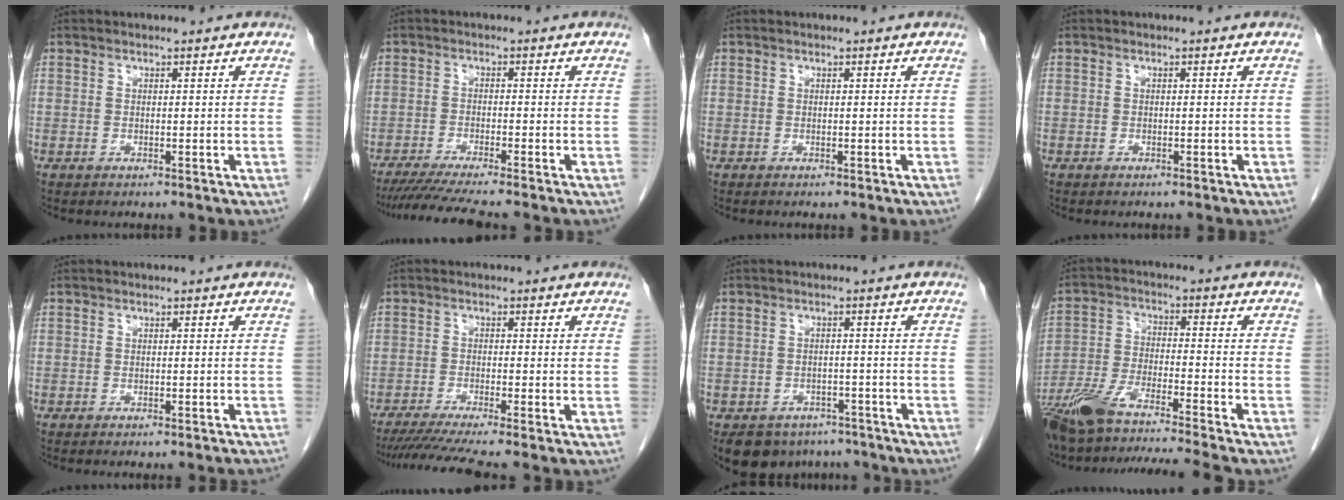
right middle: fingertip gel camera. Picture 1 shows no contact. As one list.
[{"total": 7.8, "force": [-6.7, -1.0, 3.9], "torque": [-0.055, -0.023, -0.109]}, {"total": 0.0}, {"total": 0.0}, {"total": 5.7, "force": [-5.3, 0.0, 2.1], "torque": [-0.018, -0.015, -0.062]}, {"total": 7.7, "force": [-6.4, -1.2, 4.1], "torque": [-0.063, -0.021, -0.104]}, {"total": 8.4, "force": [-6.6, 4.9, 1.5], "torque": [-0.014, 0.006, -0.085]}, {"total": 15.9, "force": [-13.6, -0.5, 8.3], "torque": [-0.168, -0.018, -0.236]}]